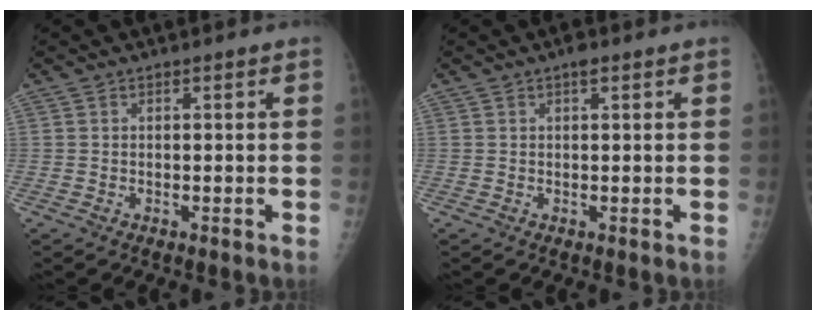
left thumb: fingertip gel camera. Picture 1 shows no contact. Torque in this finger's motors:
{"motor_torque": [1.00, 0.27, 0.44, 0.00, 0.01]}